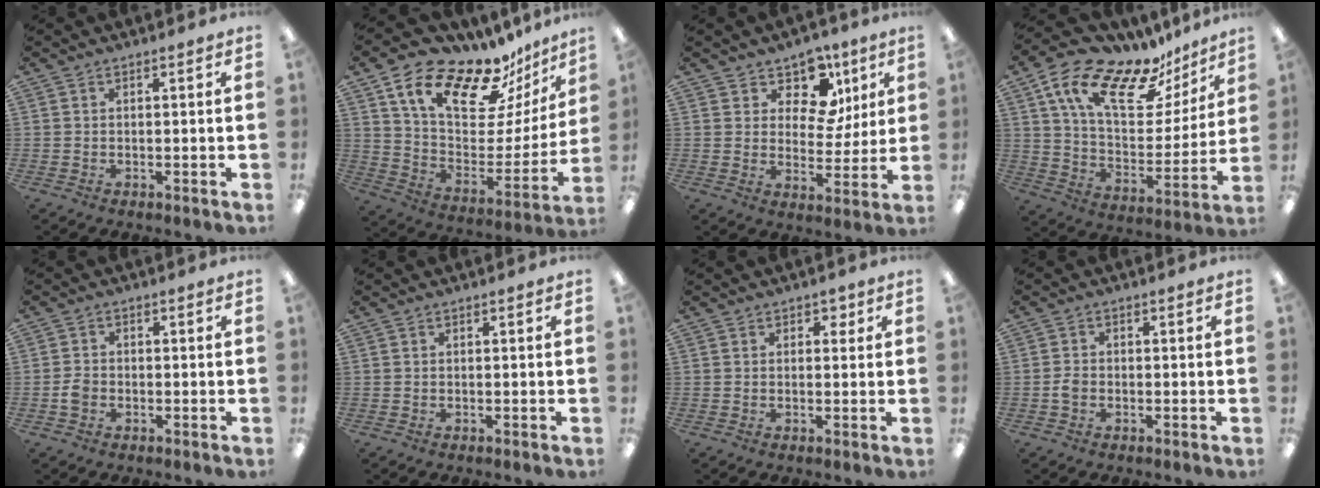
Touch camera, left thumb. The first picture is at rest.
{"total": 20.4, "force": [15.4, 7.9, 10.7], "torque": [-0.182, -0.114, 0.266]}
{"total": 12.1, "force": [7.2, 7.8, 5.7], "torque": [-0.090, -0.040, 0.134]}
{"total": 20.3, "force": [13.6, 8.9, 12.3], "torque": [-0.214, -0.078, 0.235]}
{"total": 2.7, "force": [-0.8, 2.2, 1.4], "torque": [-0.024, 0.006, -0.017]}
{"total": 0.0}
{"total": 2.1, "force": [1.0, 1.7, 0.8], "torque": [-0.001, -0.002, 0.014]}
{"total": 2.2, "force": [-0.6, 1.7, 1.3], "torque": [-0.023, 0.005, -0.013]}